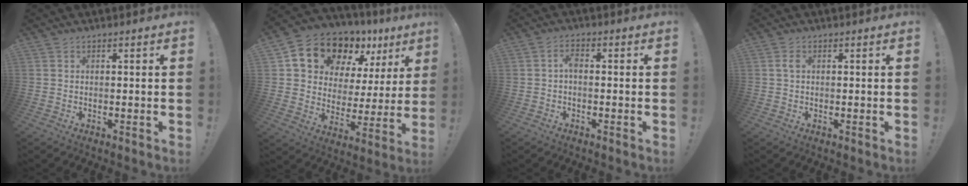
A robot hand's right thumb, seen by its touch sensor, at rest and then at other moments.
{"total": 15.7, "force": [11.2, 8.8, 6.5], "torque": [-0.106, -0.080, 0.207]}
{"total": 2.5, "force": [-0.3, 1.1, 2.2], "torque": [-0.042, 0.006, -0.007]}
{"total": 1.7, "force": [0.3, 1.1, 1.2], "torque": [-0.023, 0.005, 0.004]}